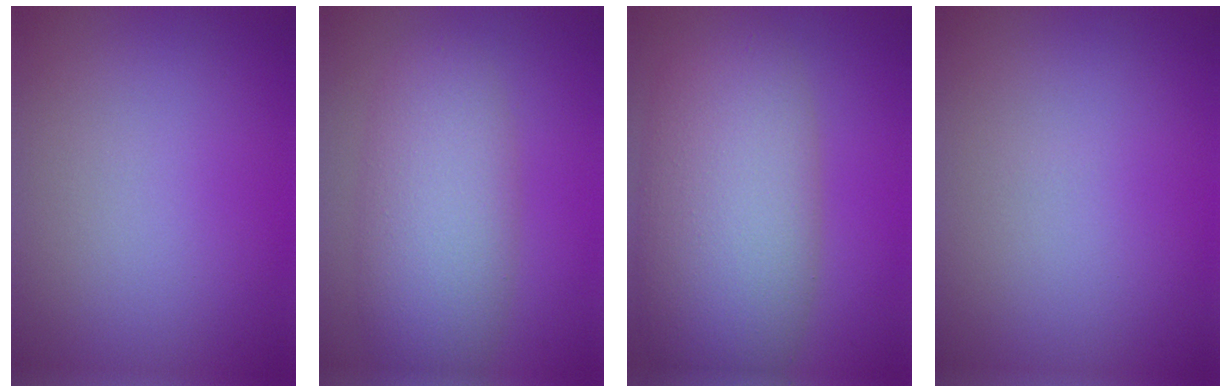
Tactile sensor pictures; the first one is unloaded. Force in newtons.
{"total": 6.5, "press": 6.5, "slide": 0.4}
{"total": 10.7, "press": 10.6, "slide": 0.4}
{"total": 0.0}